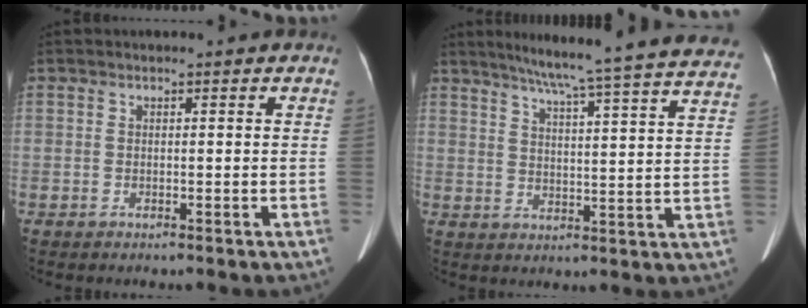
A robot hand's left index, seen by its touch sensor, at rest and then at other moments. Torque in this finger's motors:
{"motor_torque": [0.19, -0.51, 0.02, 0.04]}